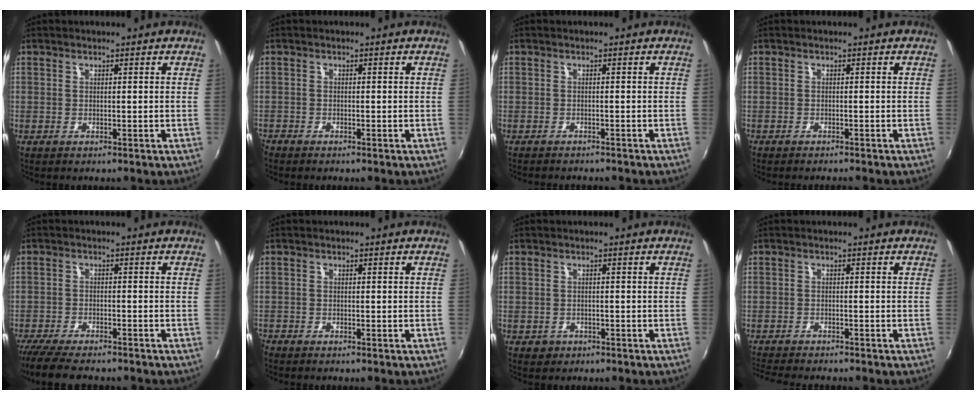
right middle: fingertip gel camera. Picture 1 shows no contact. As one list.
[{"total": 1.4, "force": [-1.3, 0.5, 0.0], "torque": [-0.007, -0.005, -0.030]}, {"total": 3.4, "force": [-3.1, 0.6, 1.1], "torque": [-0.028, -0.014, -0.048]}, {"total": 1.5, "force": [-1.5, 0.2, 0.4], "torque": [-0.017, -0.009, -0.028]}, {"total": 9.8, "force": [-8.5, 1.8, 4.5], "torque": [-0.108, -0.032, -0.144]}, {"total": 1.1, "force": [-1.0, 0.4, 0.0], "torque": [-0.006, -0.004, -0.024]}, {"total": 1.9, "force": [-0.8, 1.7, 0.5], "torque": [-0.012, -0.002, -0.010]}, {"total": 6.1, "force": [-5.6, 0.4, 2.2], "torque": [-0.060, -0.021, -0.097]}]